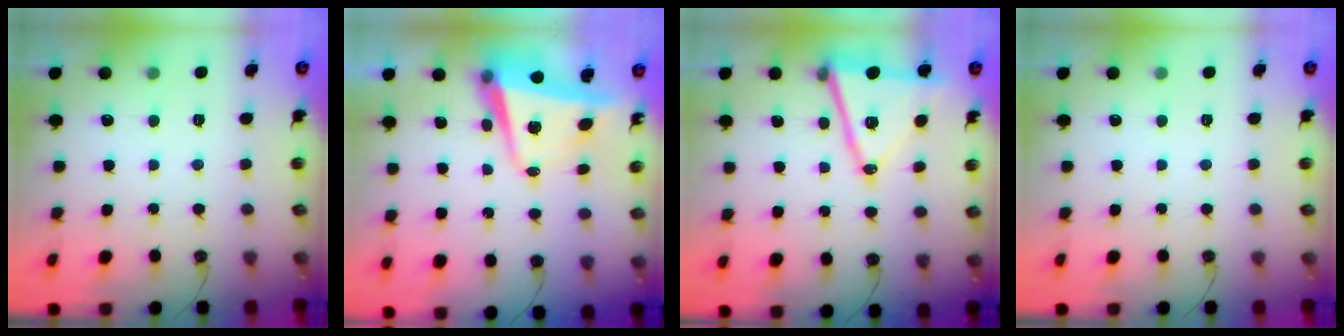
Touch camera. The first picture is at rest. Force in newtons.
{"total": 7.4, "press": 7.2, "slide": 1.3}
{"total": 14.7, "press": 14.2, "slide": 3.8}
{"total": 0.0}